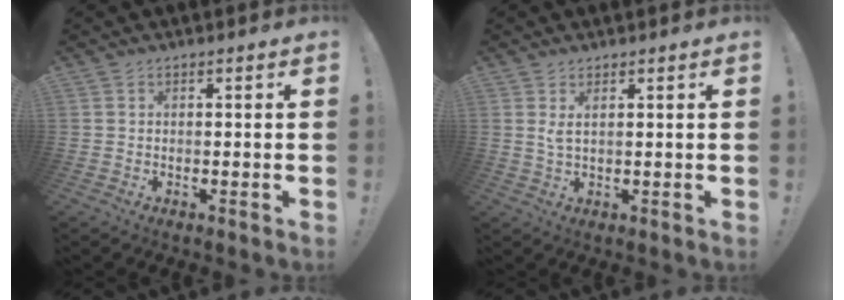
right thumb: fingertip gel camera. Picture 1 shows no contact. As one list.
[{"total": 2.6, "force": [1.4, 0.4, 2.2], "torque": [-0.039, -0.005, 0.023]}]